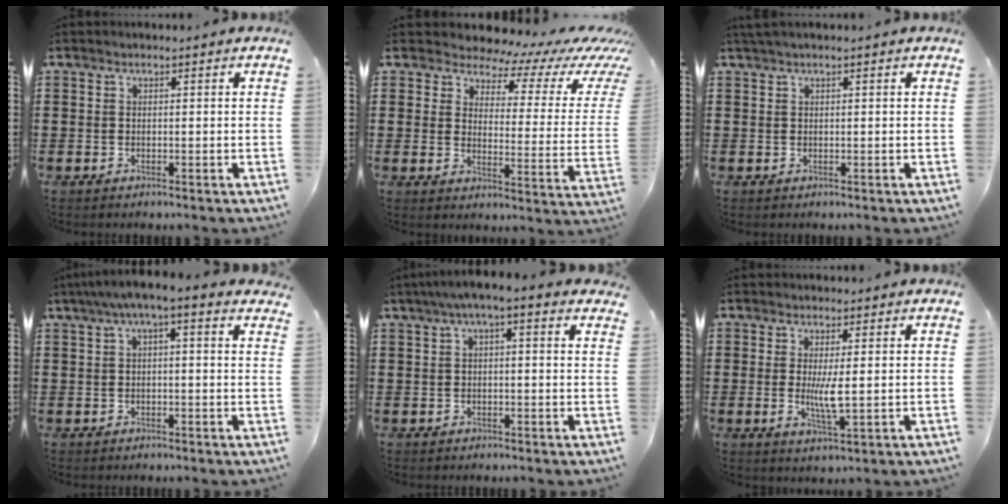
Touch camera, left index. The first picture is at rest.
{"total": 5.6, "force": [5.0, 2.1, 1.6], "torque": [-0.045, -0.039, 0.081]}
{"total": 0.7, "force": [0.4, -0.1, 0.6], "torque": [-0.009, -0.002, 0.009]}
{"total": 3.1, "force": [1.1, 0.4, 2.9], "torque": [-0.057, 0.003, 0.016]}
{"total": 2.7, "force": [1.0, 0.4, 2.5], "torque": [-0.048, 0.005, 0.016]}
{"total": 4.4, "force": [0.2, 0.7, 4.3], "torque": [-0.087, -0.005, 0.000]}